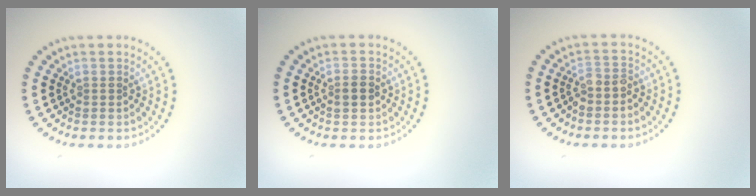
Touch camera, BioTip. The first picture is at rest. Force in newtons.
{"total": 1.2, "press": 1.2, "slide": 0.1}
{"total": 1.8, "press": 1.6, "slide": 0.9}